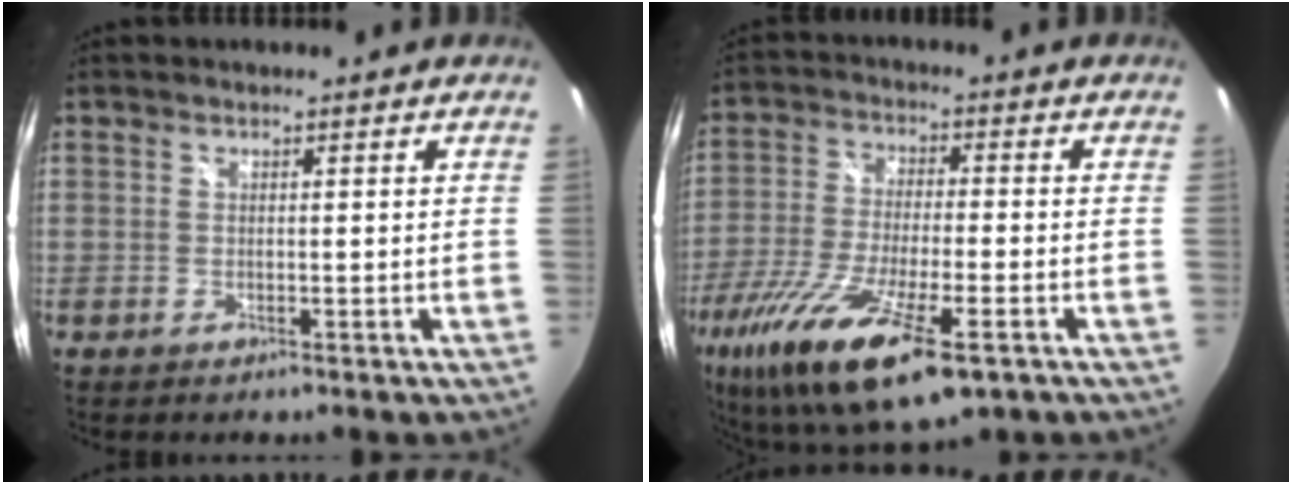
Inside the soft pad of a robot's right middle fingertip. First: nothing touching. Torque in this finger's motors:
{"motor_torque": [1.59, -0.55, 0.77, 0.21]}